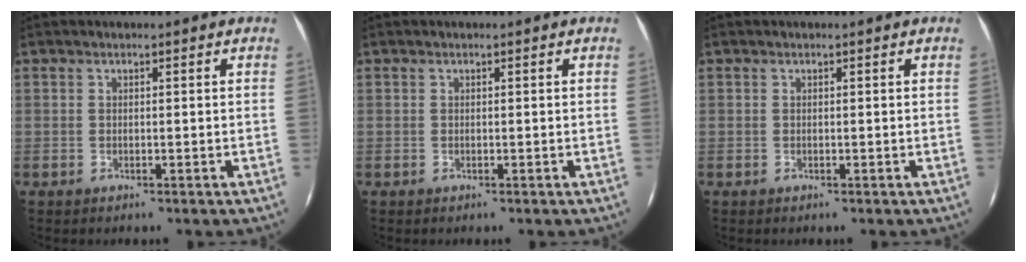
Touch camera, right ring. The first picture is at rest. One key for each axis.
{"total": 0.0}
{"total": 0.0}